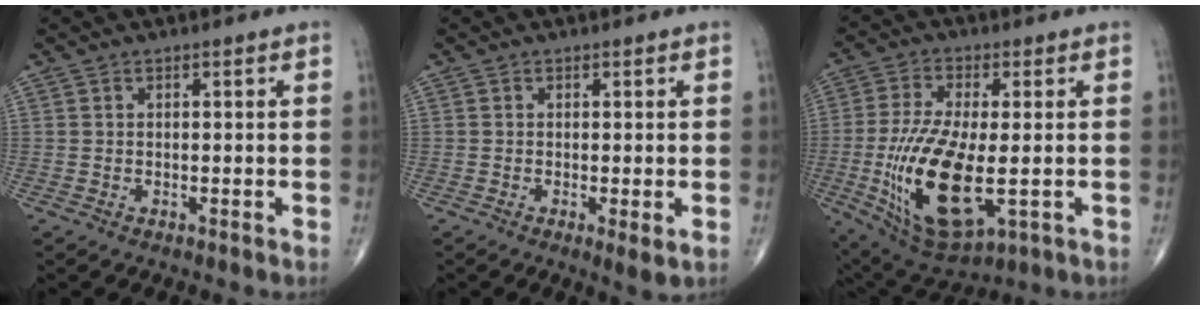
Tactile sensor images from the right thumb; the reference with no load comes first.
{"total": 2.5, "force": [-0.5, 0.6, 2.4], "torque": [-0.045, -0.011, -0.010]}
{"total": 18.4, "force": [-3.1, 7.5, 16.5], "torque": [-0.331, -0.021, -0.037]}